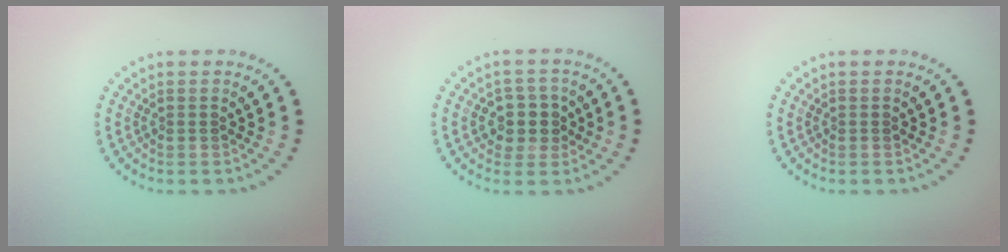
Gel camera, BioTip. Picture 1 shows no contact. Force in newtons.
{"total": 3.0, "press": 2.8, "slide": 1.1}
{"total": 0.0}